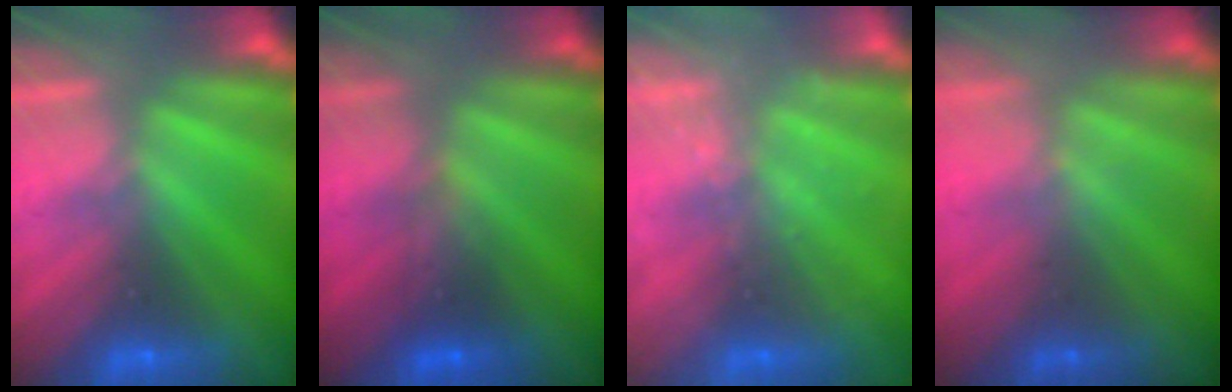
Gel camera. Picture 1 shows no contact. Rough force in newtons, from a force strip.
{"total": 2.3}
{"total": 2.1}
{"total": 1.5}